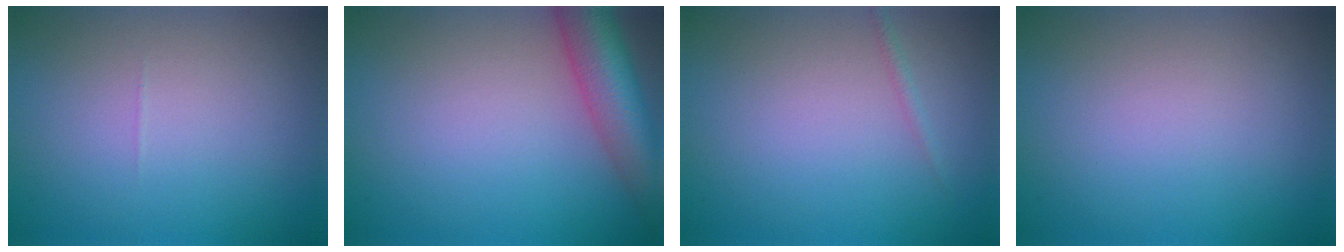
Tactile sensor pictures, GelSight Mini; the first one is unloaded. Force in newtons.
{"total": 7.2, "press": 7.2, "slide": 0.4}
{"total": 0.6, "press": 0.6, "slide": 0.1}
{"total": 0.0}